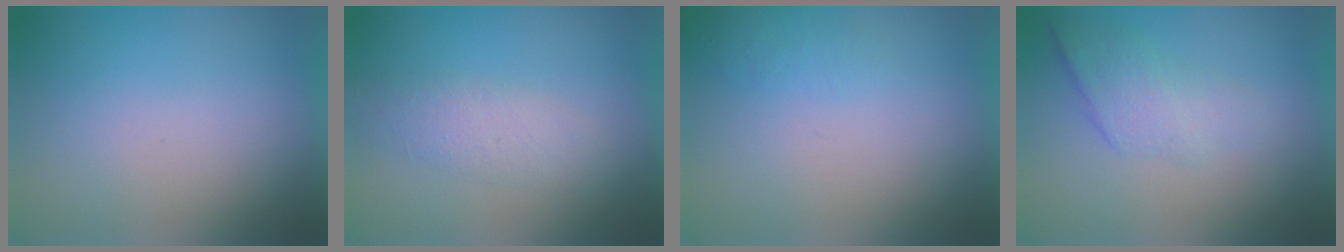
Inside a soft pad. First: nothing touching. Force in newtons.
{"total": 1.8}
{"total": 1.3}
{"total": 2.2}